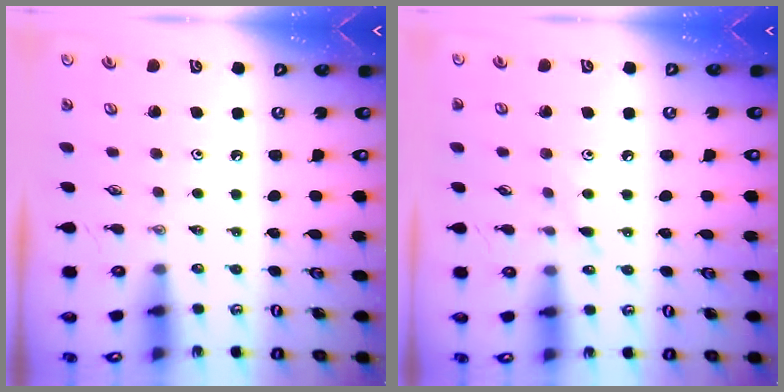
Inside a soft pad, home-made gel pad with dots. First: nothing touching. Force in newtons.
{"total": 4.3, "press": 4.3, "slide": 0.6}